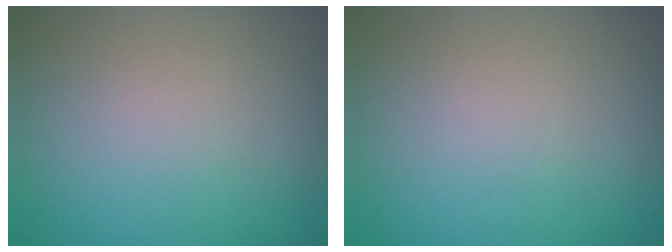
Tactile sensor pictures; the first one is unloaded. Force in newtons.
{"total": 0.0}